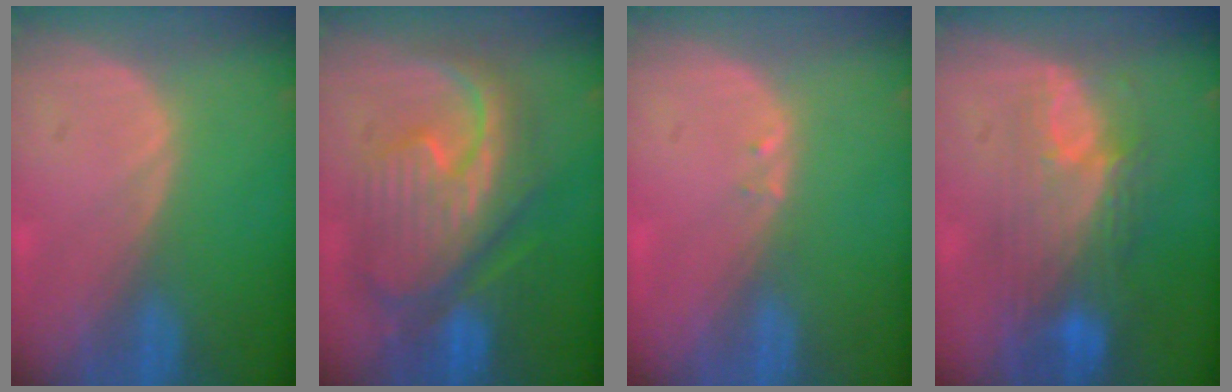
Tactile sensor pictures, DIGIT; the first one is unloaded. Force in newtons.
{"total": 12.4, "press": 12.3, "slide": 1.3}
{"total": 0.6, "press": 0.6, "slide": 0.2}
{"total": 9.5, "press": 8.3, "slide": 4.6}